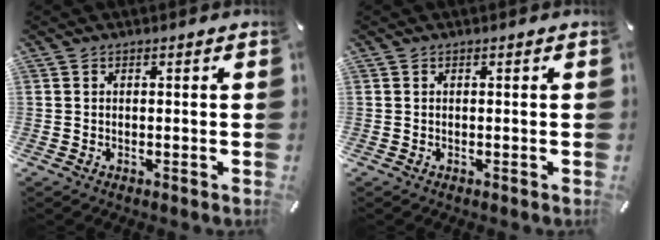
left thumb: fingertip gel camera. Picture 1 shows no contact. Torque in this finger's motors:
{"motor_torque": [-0.05, 0.05, -0.01, 0.00, 0.00]}